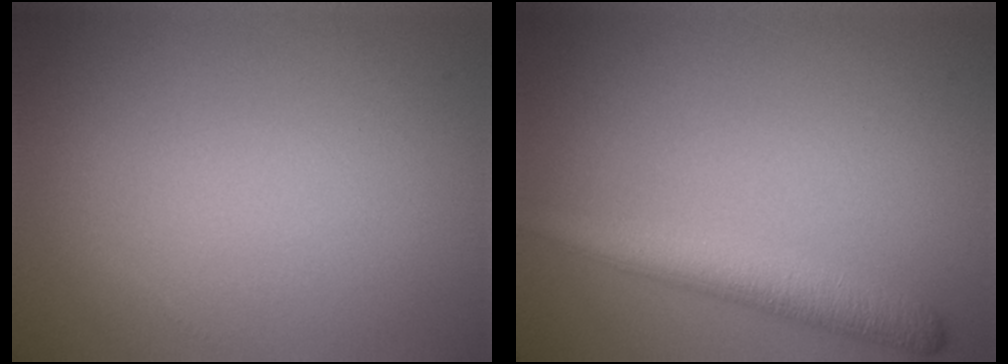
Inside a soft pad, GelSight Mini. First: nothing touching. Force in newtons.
{"total": 4.3, "press": 4.3, "slide": 0.2}